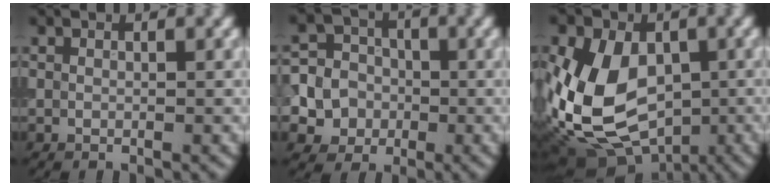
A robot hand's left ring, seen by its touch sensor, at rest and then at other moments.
{"total": 9.0, "force": [-2.2, 8.4, 2.2], "torque": [-0.048, -0.001, -0.069]}
{"total": 12.7, "force": [-1.7, 9.1, 8.7], "torque": [-0.172, -0.018, -0.024]}